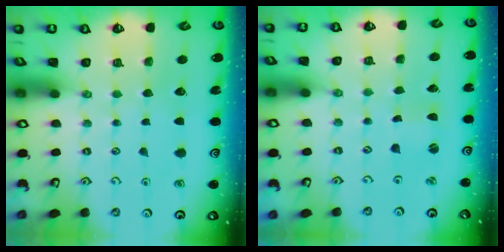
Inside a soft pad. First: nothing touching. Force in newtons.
{"total": 1.7, "press": 1.7, "slide": 0.4}